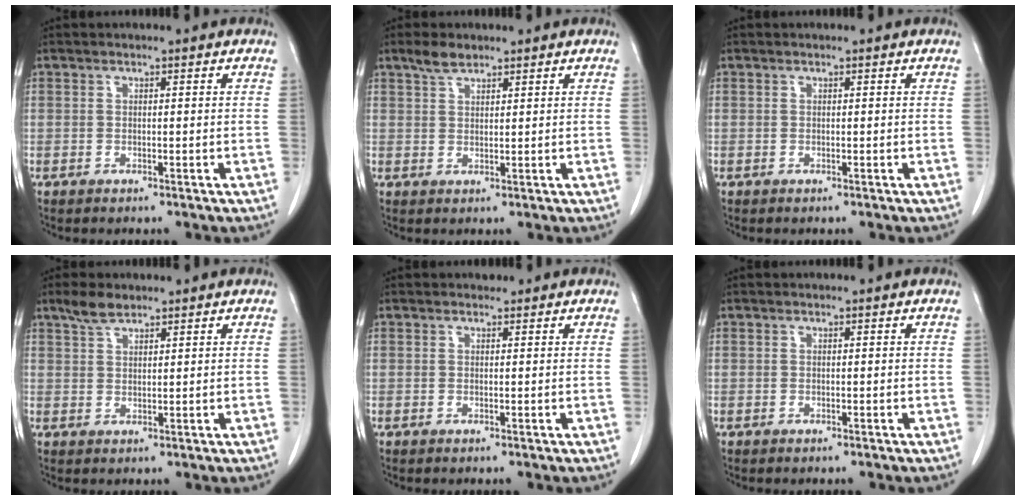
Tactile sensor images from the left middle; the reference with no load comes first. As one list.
[{"total": 2.8, "force": [2.2, 1.0, 1.4], "torque": [-0.032, 0.004, 0.044]}, {"total": 0.0}, {"total": 3.2, "force": [2.6, 1.1, 1.6], "torque": [-0.038, 0.005, 0.052]}, {"total": 0.6, "force": [0.5, 0.2, 0.0], "torque": [-0.005, 0.000, 0.008]}, {"total": 0.0}]